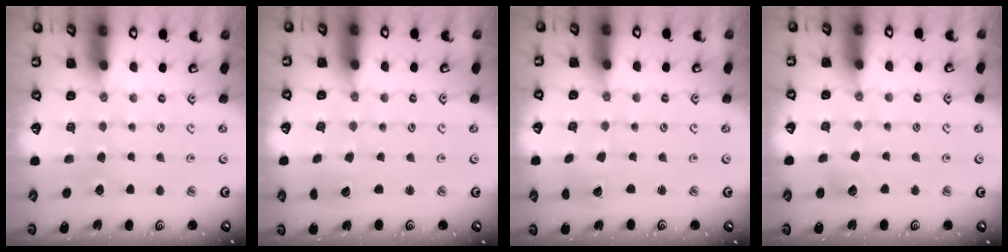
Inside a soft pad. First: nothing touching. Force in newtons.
{"total": 2.2, "press": 2.2, "slide": 0.2}
{"total": 1.9, "press": 1.9, "slide": 0.2}
{"total": 4.3, "press": 4.3, "slide": 0.5}